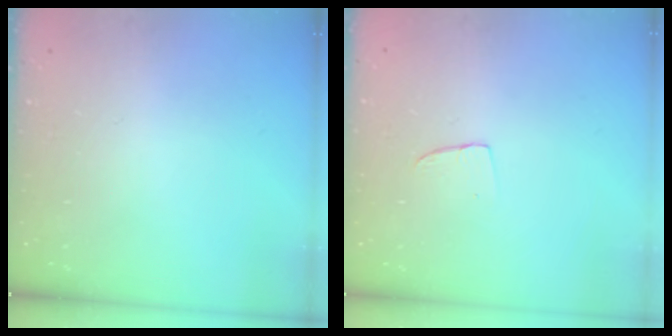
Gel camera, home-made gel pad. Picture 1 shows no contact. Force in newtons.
{"total": 2.9, "press": 2.9, "slide": 0.2}